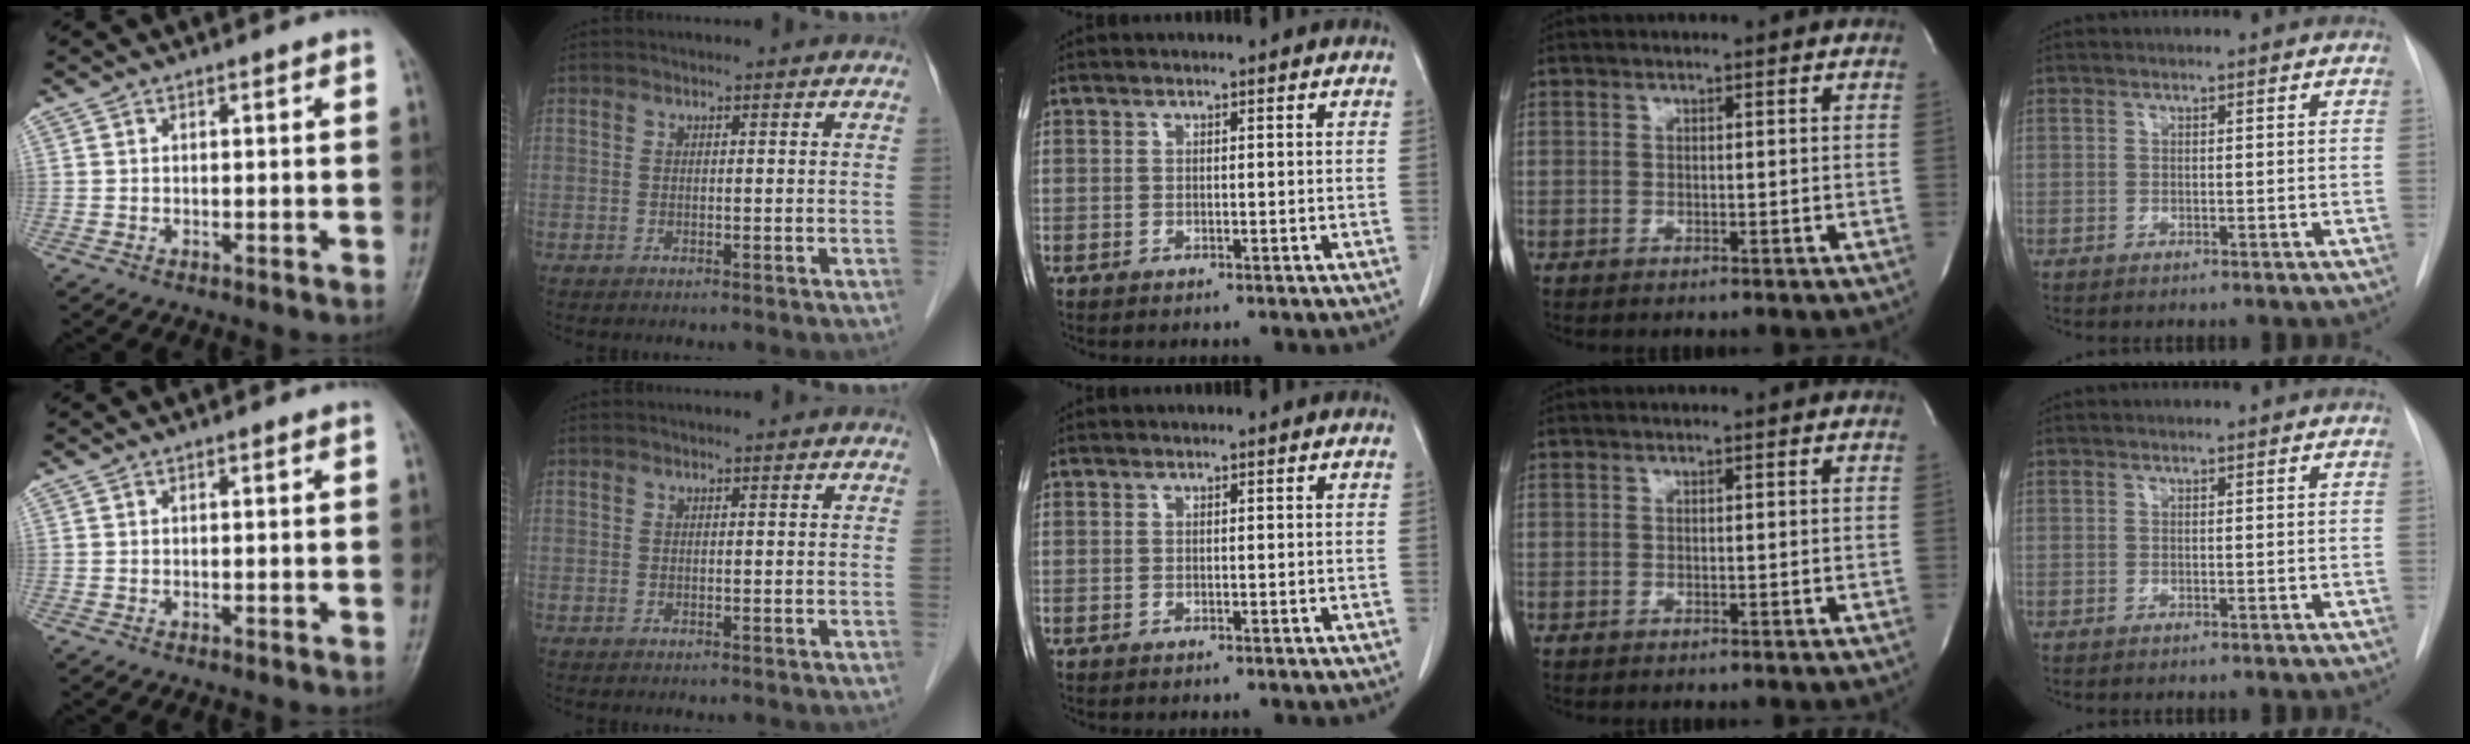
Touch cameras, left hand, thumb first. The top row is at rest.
{}